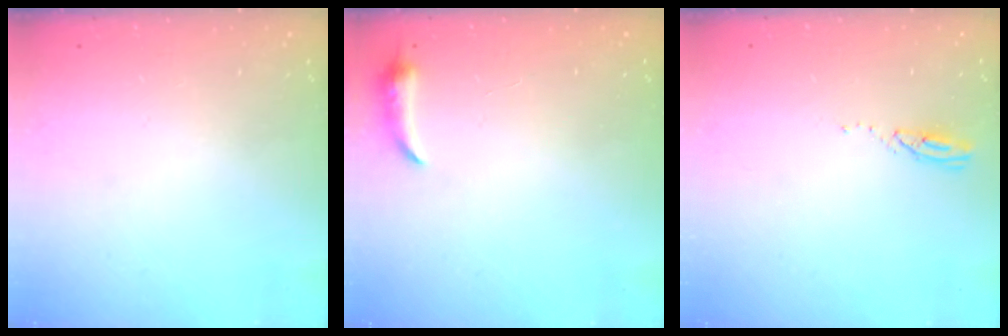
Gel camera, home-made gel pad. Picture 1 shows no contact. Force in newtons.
{"total": 4.6, "press": 4.5, "slide": 0.8}
{"total": 3.4, "press": 3.4, "slide": 0.3}